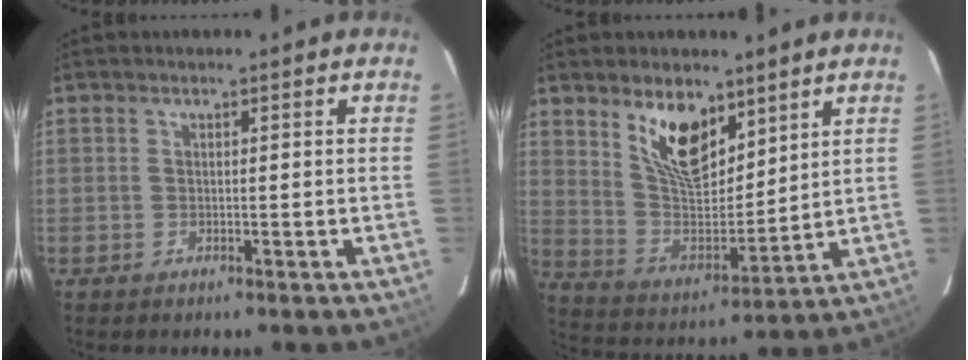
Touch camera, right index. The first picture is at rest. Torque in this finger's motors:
{"motor_torque": [1.10, 1.03, 0.35, 0.11]}